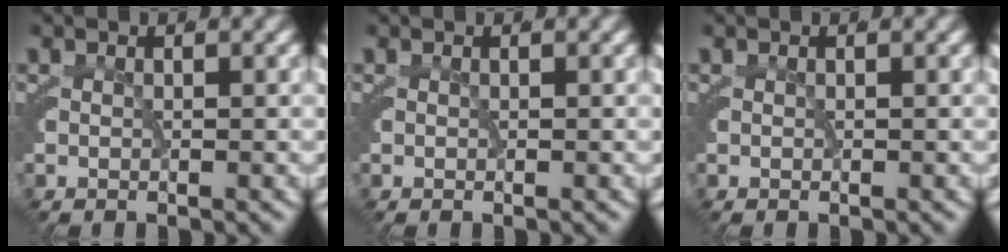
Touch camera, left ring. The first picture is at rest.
{"total": 0.0}
{"total": 0.0}